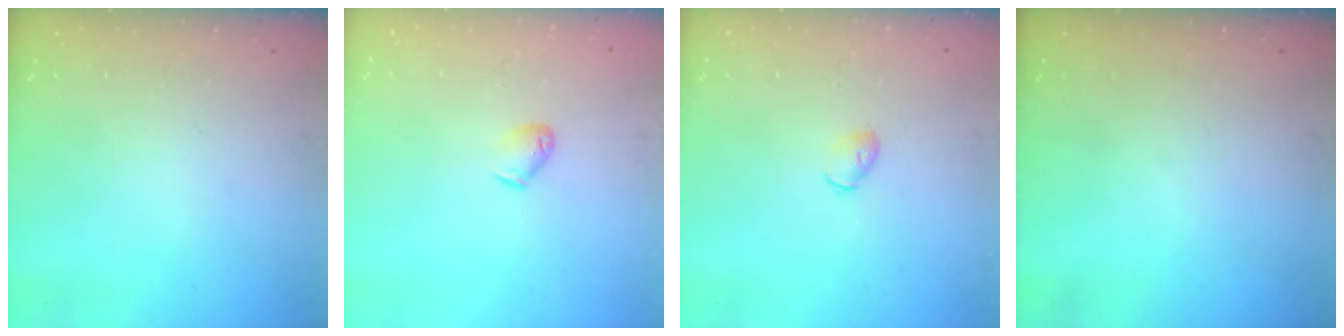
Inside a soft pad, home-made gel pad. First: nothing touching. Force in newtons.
{"total": 3.9, "press": 3.9, "slide": 0.7}
{"total": 3.3, "press": 3.2, "slide": 0.7}
{"total": 0.0}